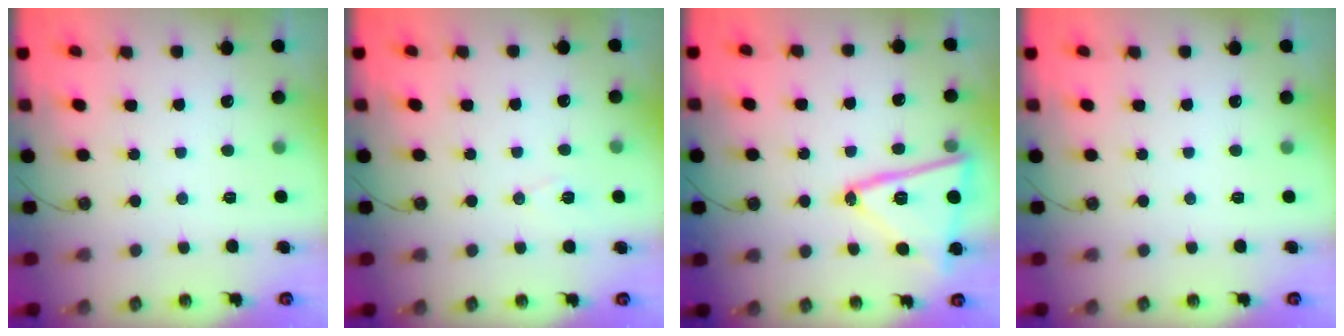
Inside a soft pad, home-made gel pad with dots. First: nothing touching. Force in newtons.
{"total": 7.3, "press": 5.7, "slide": 4.6}
{"total": 18.5, "press": 18.4, "slide": 1.1}
{"total": 0.0}